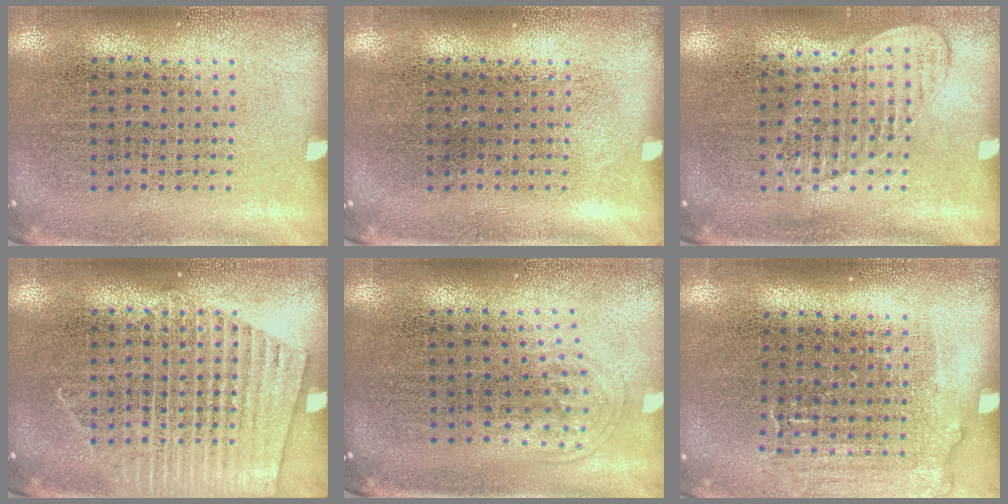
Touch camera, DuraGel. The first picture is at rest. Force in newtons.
{"total": 0.0}
{"total": 1.0, "press": 1.0, "slide": 0.1}
{"total": 2.4, "press": 2.4, "slide": 0.2}
{"total": 1.0, "press": 0.6, "slide": 0.8}
{"total": 1.1, "press": 1.1, "slide": 0.4}